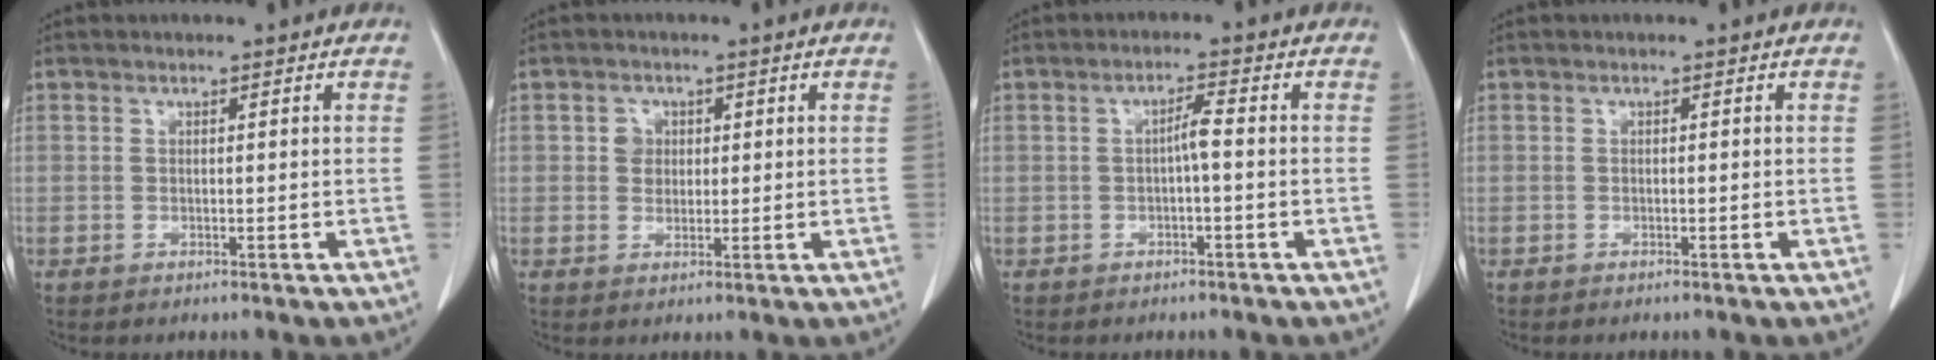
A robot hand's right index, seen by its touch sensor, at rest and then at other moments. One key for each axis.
{"total": 3.2, "fx": 0.7, "fy": 2.8, "fz": 1.4, "tx": -0.023, "ty": 0.011, "tz": 0.016}
{"total": 2.8, "fx": -0.2, "fy": 0.6, "fz": 2.8, "tx": -0.054, "ty": 0.009, "tz": -0.001}
{"total": 0.0}